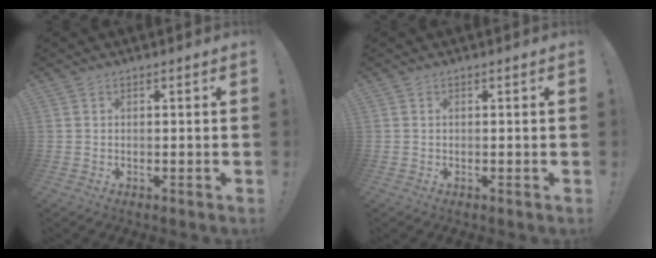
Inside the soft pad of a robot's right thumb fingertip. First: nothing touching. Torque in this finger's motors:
{"motor_torque": [-0.02, 0.00, 0.54, -0.60, 0.08]}